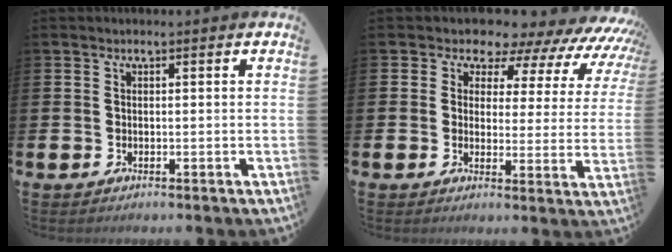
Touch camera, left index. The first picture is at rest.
{"total": 6.2, "force": [5.3, 3.2, 0.6], "torque": [-0.027, -0.060, 0.081]}